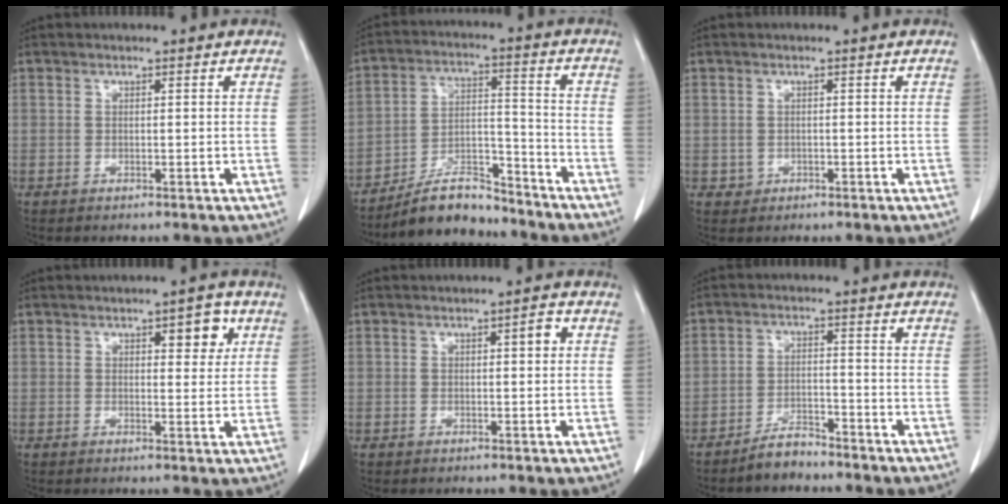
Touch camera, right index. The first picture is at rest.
{"total": 9.4, "force": [-8.6, 2.7, 2.6], "torque": [-0.042, 0.023, -0.151]}
{"total": 1.2, "force": [-0.4, 1.1, 0.1], "torque": [0.001, 0.004, -0.004]}
{"total": 4.5, "force": [2.0, 1.7, 3.7], "torque": [-0.043, 0.001, 0.023]}
{"total": 1.9, "force": [0.5, 0.5, 1.8], "torque": [-0.026, 0.003, 0.006]}
{"total": 3.8, "force": [-3.5, 1.1, 0.9], "torque": [-0.015, -0.001, -0.062]}